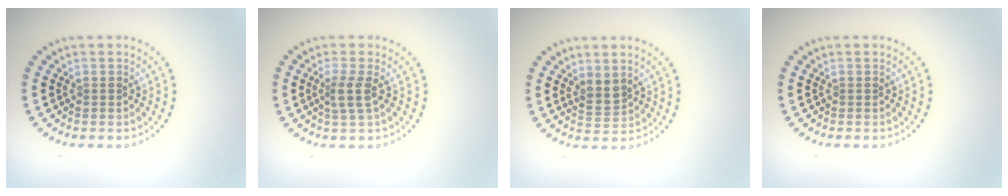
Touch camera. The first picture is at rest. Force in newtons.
{"total": 1.9, "press": 1.5, "slide": 1.1}
{"total": 1.7, "press": 1.5, "slide": 0.9}
{"total": 0.0}